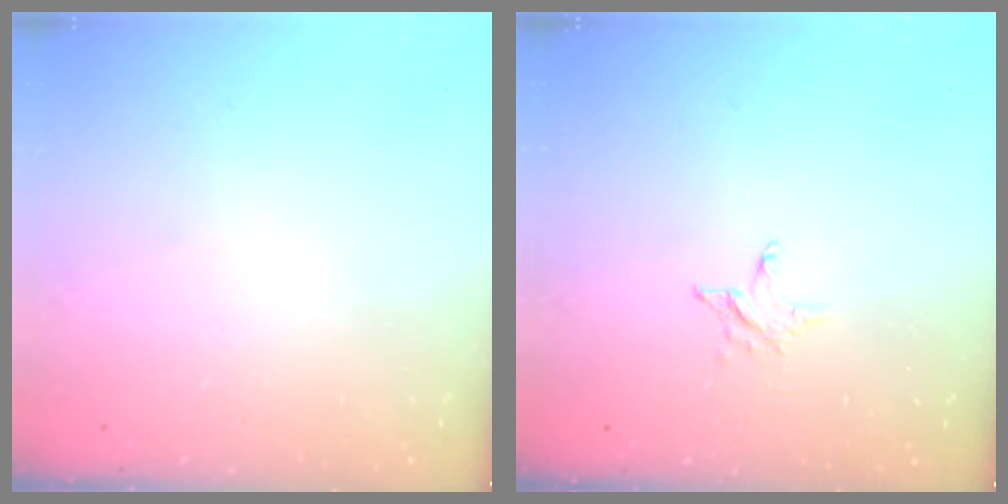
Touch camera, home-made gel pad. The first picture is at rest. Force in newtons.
{"total": 2.4, "press": 2.4, "slide": 0.1}